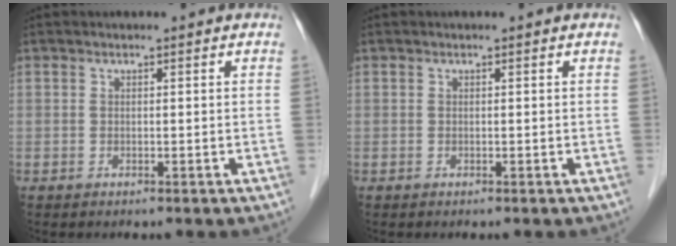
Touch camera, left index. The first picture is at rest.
{"total": 0.0}